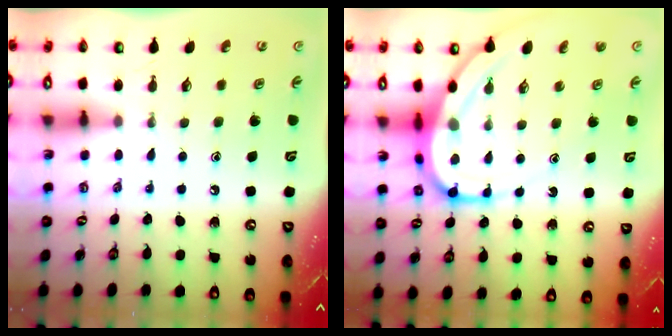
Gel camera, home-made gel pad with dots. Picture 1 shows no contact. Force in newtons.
{"total": 11.2, "press": 11.1, "slide": 1.1}